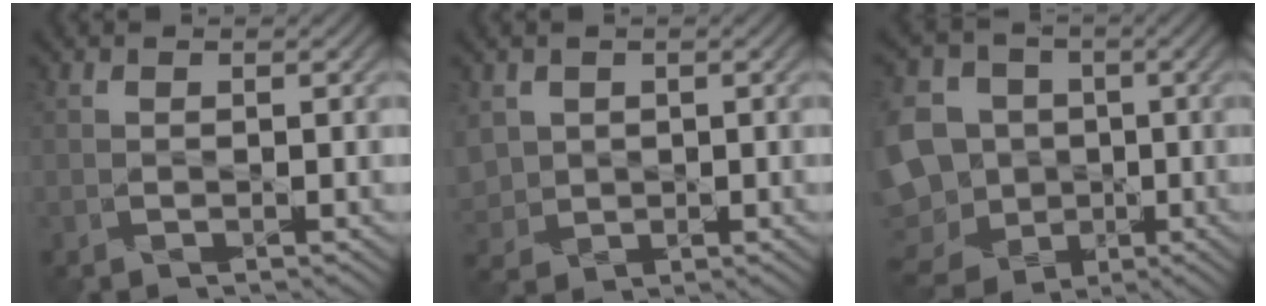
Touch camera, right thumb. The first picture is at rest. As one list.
[{"total": 3.7, "force": [1.0, 3.3, 1.4], "torque": [-0.056, -0.004, 0.019]}, {"total": 16.2, "force": [-2.0, 14.0, 7.9], "torque": [-0.258, -0.013, -0.048]}]